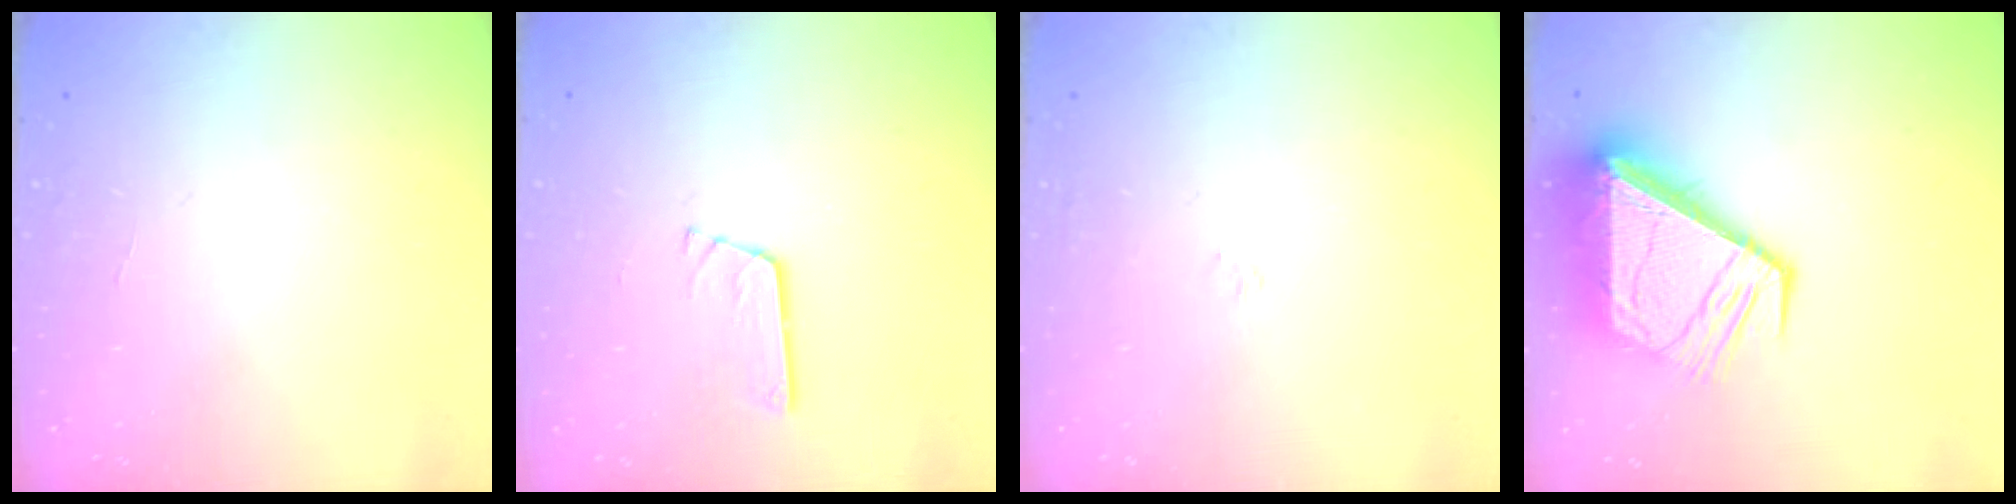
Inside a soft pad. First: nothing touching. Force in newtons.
{"total": 2.7, "press": 2.7, "slide": 0.3}
{"total": 3.4, "press": 3.3, "slide": 0.4}
{"total": 16.0, "press": 15.9, "slide": 1.9}